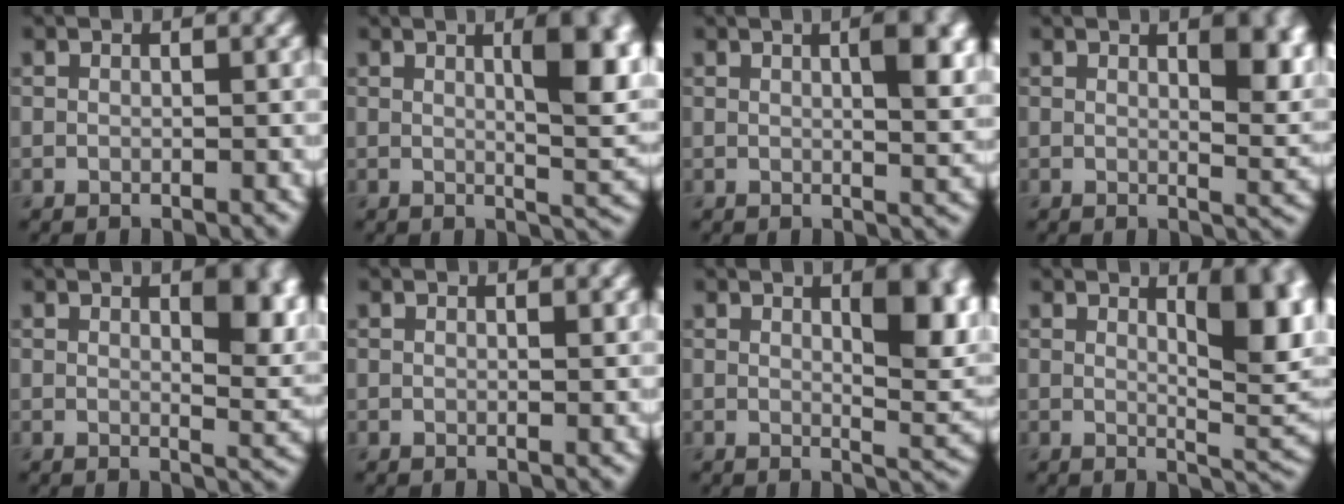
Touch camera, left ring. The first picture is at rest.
{"total": 6.9, "force": [1.9, 1.9, 6.3], "torque": [-0.067, 0.000, 0.029]}
{"total": 4.8, "force": [1.4, 1.4, 4.4], "torque": [-0.048, 0.006, 0.019]}
{"total": 5.6, "force": [2.2, 2.2, 4.7], "torque": [-0.048, -0.004, 0.036]}
{"total": 6.2, "force": [2.2, 2.4, 5.2], "torque": [-0.058, -0.004, 0.039]}
{"total": 0.9, "force": [0.6, 0.3, 0.7], "torque": [-0.005, 0.002, 0.008]}
{"total": 7.1, "force": [2.1, 2.6, 6.3], "torque": [-0.074, -0.003, 0.037]}
{"total": 6.9, "force": [2.2, 2.4, 6.1], "torque": [-0.073, -0.006, 0.036]}